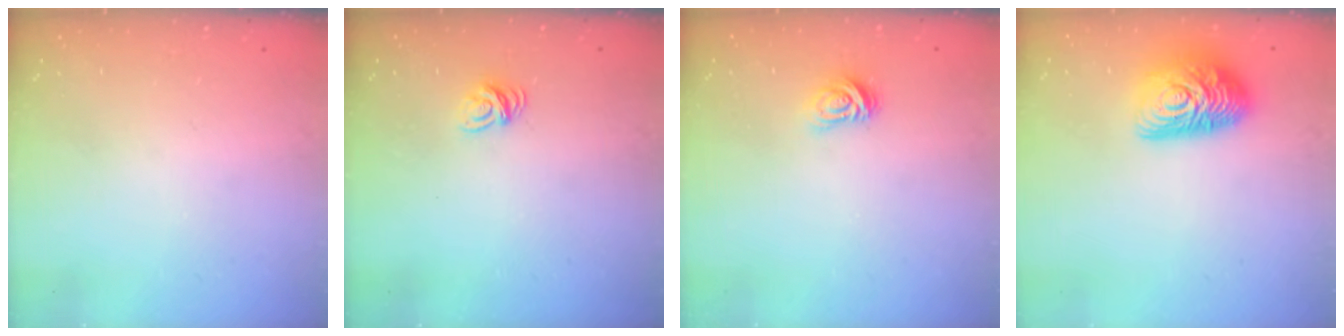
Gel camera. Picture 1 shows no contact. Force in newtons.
{"total": 6.2, "press": 6.2, "slide": 0.4}
{"total": 4.1, "press": 4.1, "slide": 0.6}
{"total": 12.8, "press": 12.8, "slide": 0.9}